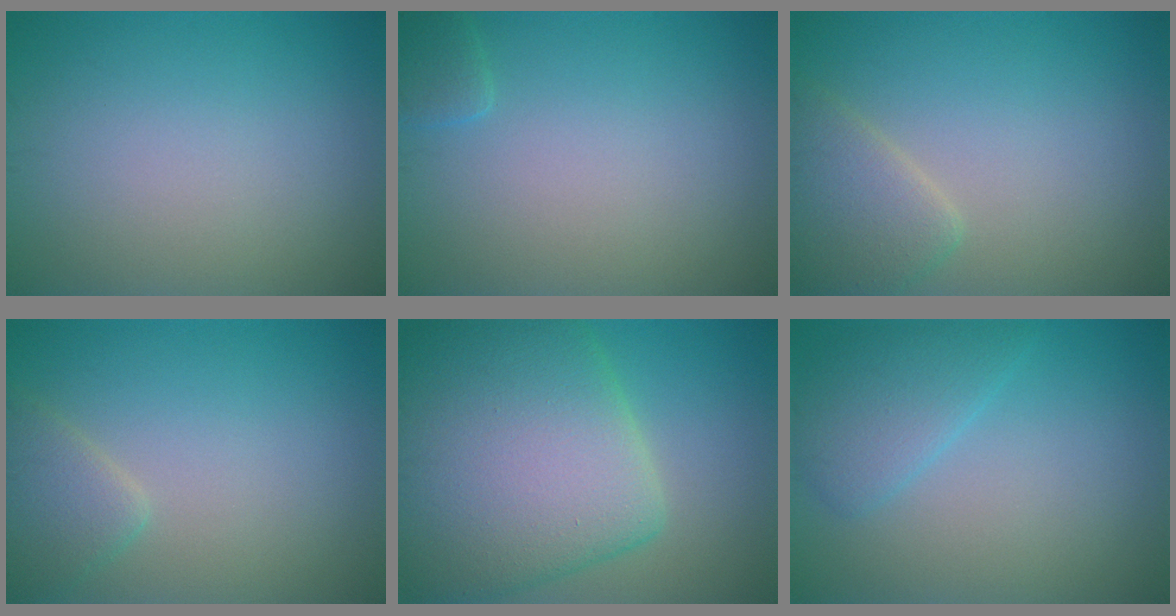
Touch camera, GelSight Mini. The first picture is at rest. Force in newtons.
{"total": 1.3, "press": 1.3, "slide": 0.1}
{"total": 3.4, "press": 3.4, "slide": 0.2}
{"total": 2.4, "press": 2.4, "slide": 0.2}
{"total": 13.0, "press": 13.0, "slide": 0.5}
{"total": 3.0, "press": 3.0, "slide": 0.1}